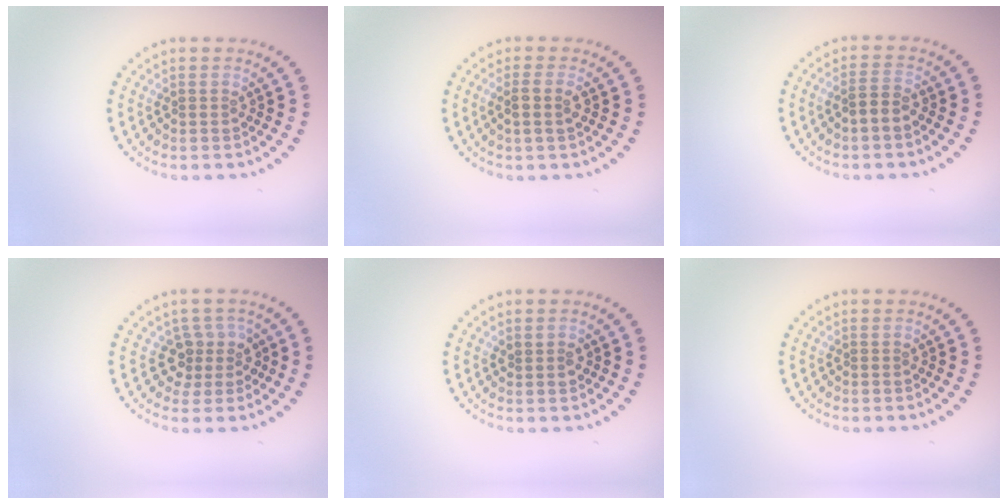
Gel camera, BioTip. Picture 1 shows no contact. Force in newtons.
{"total": 1.8, "press": 1.5, "slide": 1.0}
{"total": 1.8, "press": 1.7, "slide": 0.8}
{"total": 2.5, "press": 1.9, "slide": 1.7}
{"total": 1.0, "press": 0.9, "slide": 0.4}
{"total": 0.0}